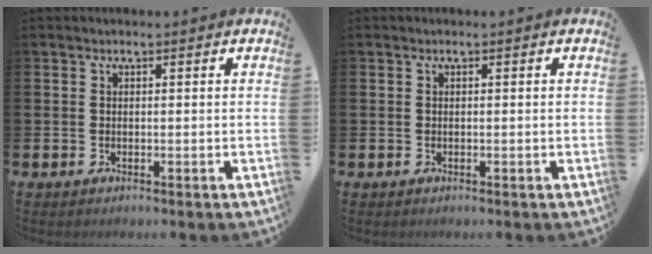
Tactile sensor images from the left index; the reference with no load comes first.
{"total": 0.0}